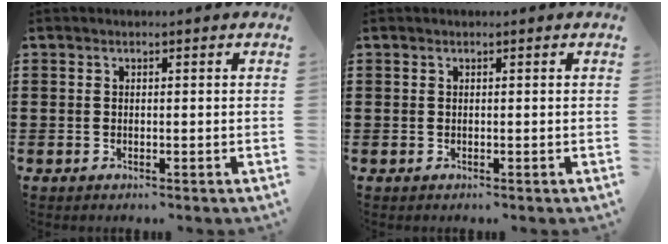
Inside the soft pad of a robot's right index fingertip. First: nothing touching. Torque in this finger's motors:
{"motor_torque": [-1.18, 0.96, -1.05, -0.21]}